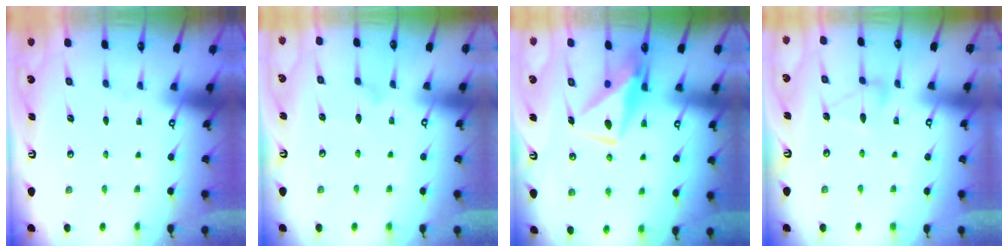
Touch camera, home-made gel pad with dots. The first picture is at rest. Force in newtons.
{"total": 8.0, "press": 7.9, "slide": 0.4}
{"total": 8.4, "press": 8.3, "slide": 1.3}
{"total": 5.0, "press": 4.9, "slide": 0.1}